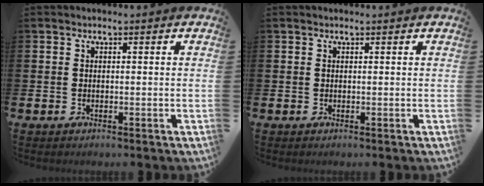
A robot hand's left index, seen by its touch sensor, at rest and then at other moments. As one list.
[{"total": 0.0}]